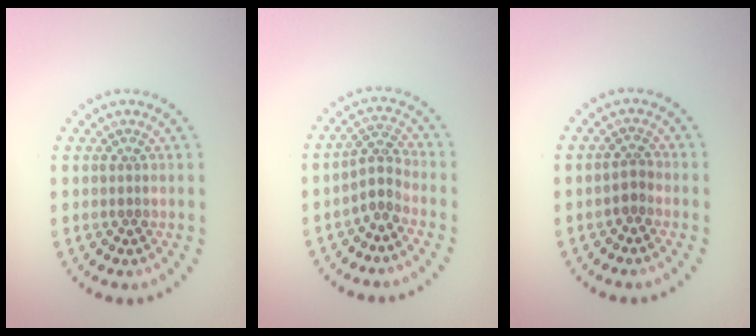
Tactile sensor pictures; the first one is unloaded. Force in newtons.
{"total": 2.1, "press": 1.6, "slide": 1.4}
{"total": 1.3, "press": 1.1, "slide": 0.7}